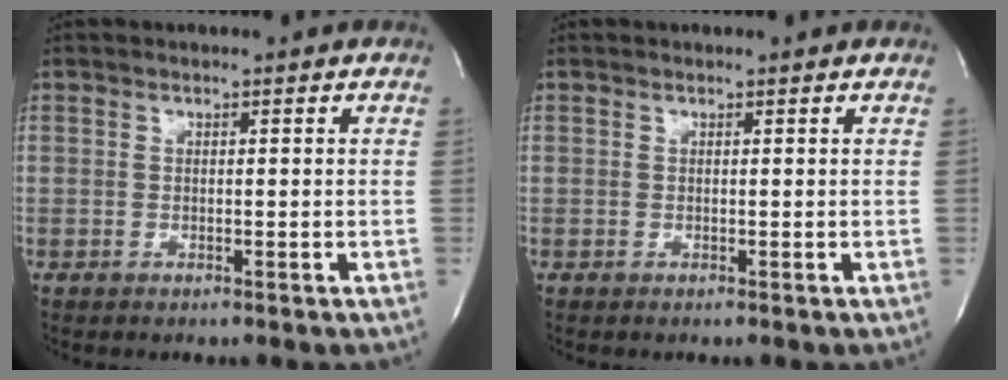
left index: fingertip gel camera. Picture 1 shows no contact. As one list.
[{"total": 0.5, "force": [0.5, 0.1, 0.0], "torque": [-0.004, 0.004, 0.004]}]